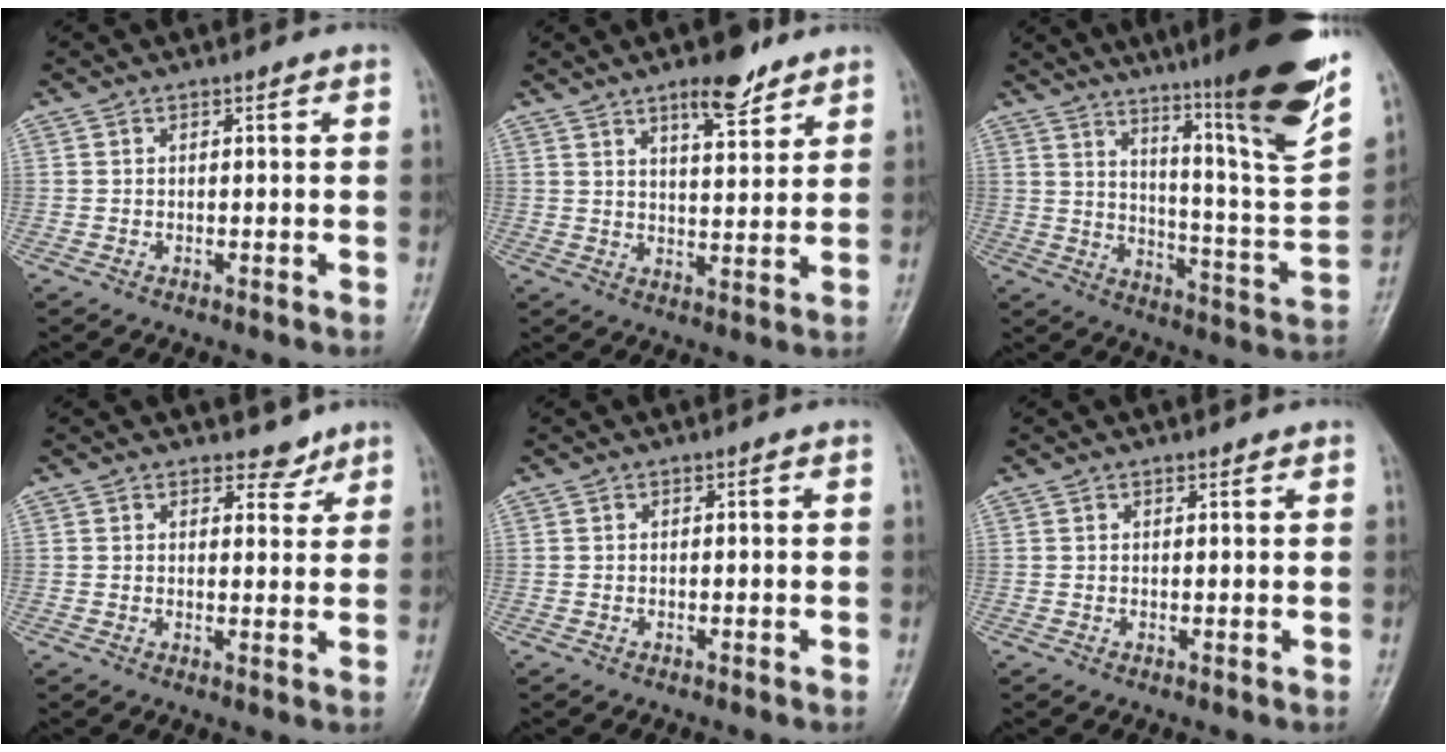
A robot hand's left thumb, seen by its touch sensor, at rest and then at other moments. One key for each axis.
{"total": 7.7, "fx": 5.4, "fy": 2.5, "fz": 4.9, "tx": -0.060, "ty": -0.035, "tz": 0.082}
{"total": 24.8, "fx": 15.8, "fy": 2.2, "fz": 18.9, "tx": -0.253, "ty": -0.080, "tz": 0.235}
{"total": 3.4, "fx": 2.8, "fy": 1.8, "fz": 0.7, "tx": 0.014, "ty": -0.019, "tz": 0.037}
{"total": 0.0}
{"total": 0.8, "fx": 0.7, "fy": 0.3, "fz": 0.3, "tx": -0.007, "ty": -0.005, "tz": 0.009}